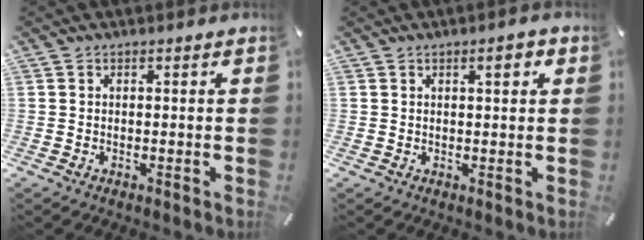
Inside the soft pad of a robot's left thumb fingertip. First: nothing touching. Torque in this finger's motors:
{"motor_torque": [0.64, 0.55, 0.30, -0.04, 0.00]}